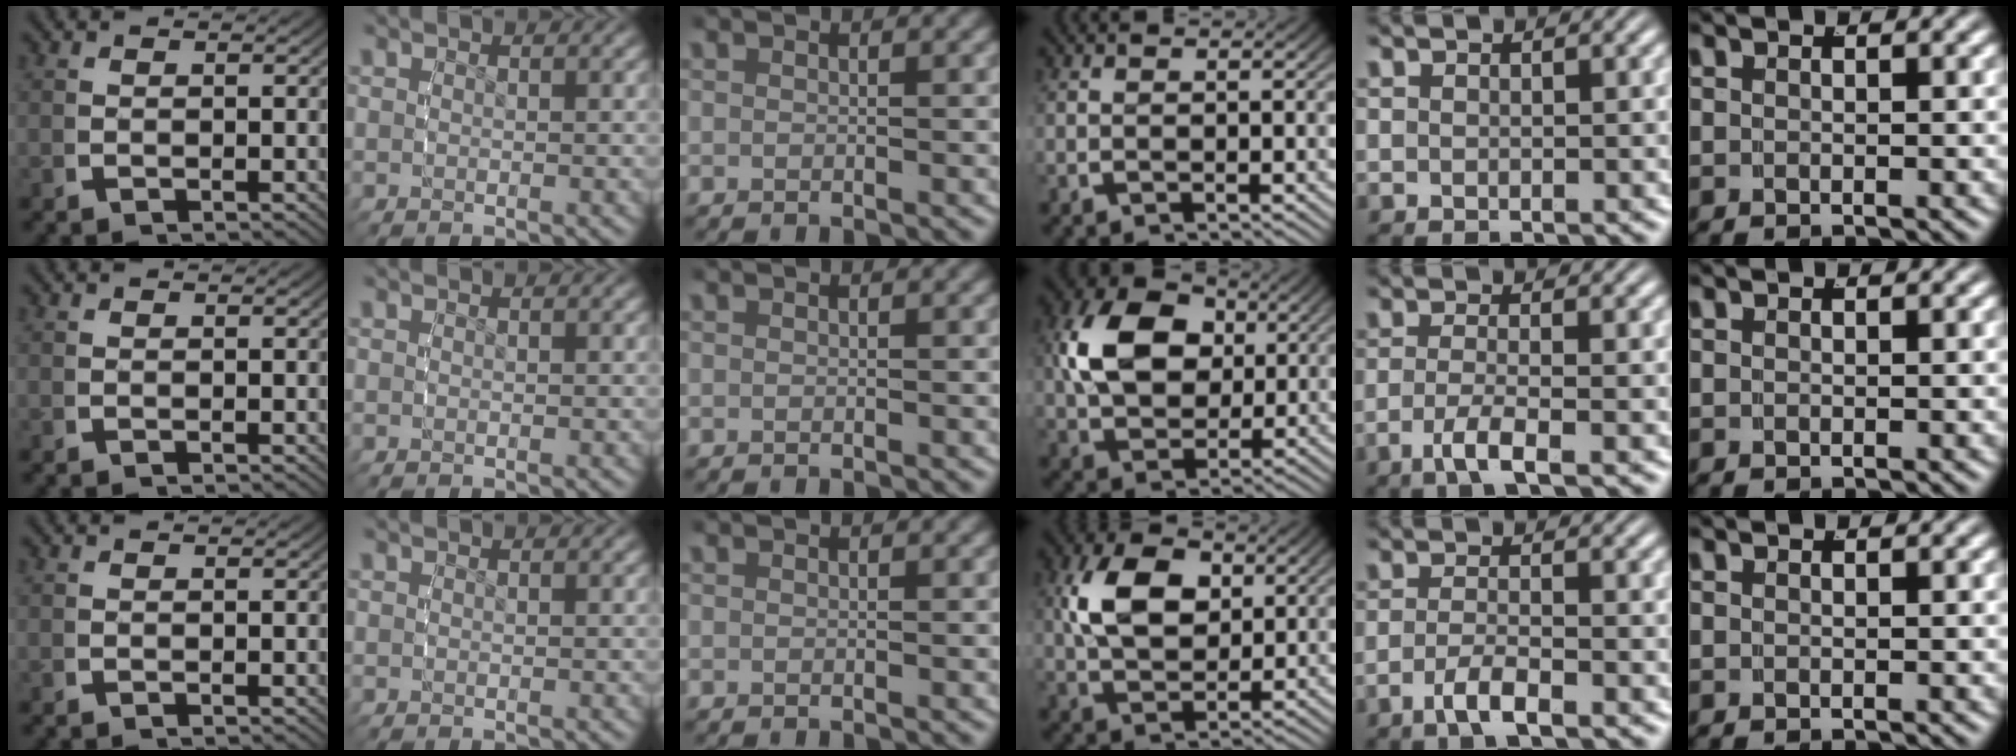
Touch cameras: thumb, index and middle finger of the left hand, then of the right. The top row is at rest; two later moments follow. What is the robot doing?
{"motion": "grasp_and_lifting", "object": "bowl"}